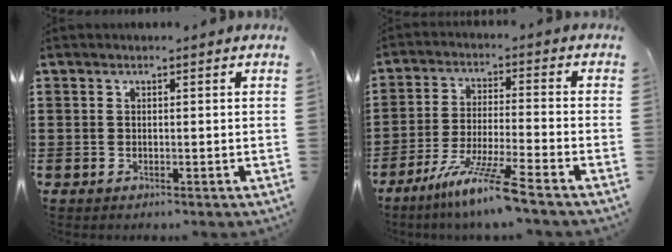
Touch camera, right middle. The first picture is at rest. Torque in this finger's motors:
{"motor_torque": [2.07, -0.07, 0.72, 0.21]}